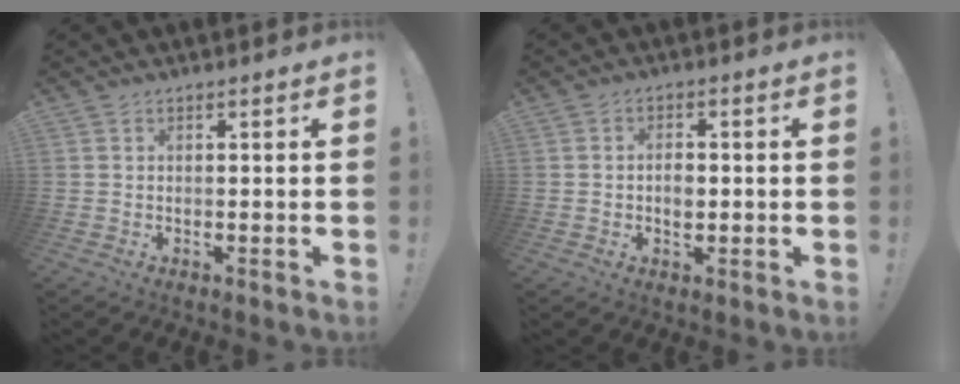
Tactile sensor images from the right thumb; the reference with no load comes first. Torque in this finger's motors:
{"motor_torque": [-0.34, 0.01, 0.02, 0.16, -0.07]}